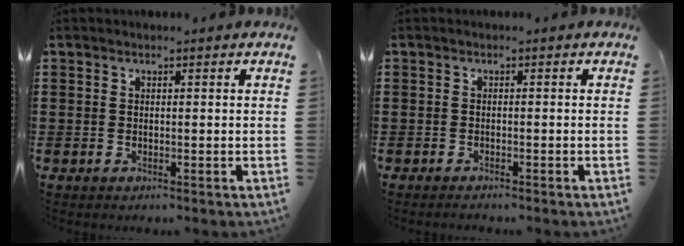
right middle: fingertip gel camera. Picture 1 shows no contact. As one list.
[{"total": 0.6, "force": [-0.5, 0.1, 0.2], "torque": [-0.005, -0.003, -0.010]}]